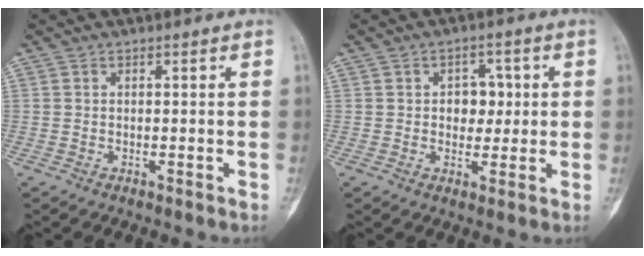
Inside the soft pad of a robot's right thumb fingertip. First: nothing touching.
{"total": 5.3, "force": [0.7, 4.0, 3.4], "torque": [-0.012, 0.003, 0.007]}